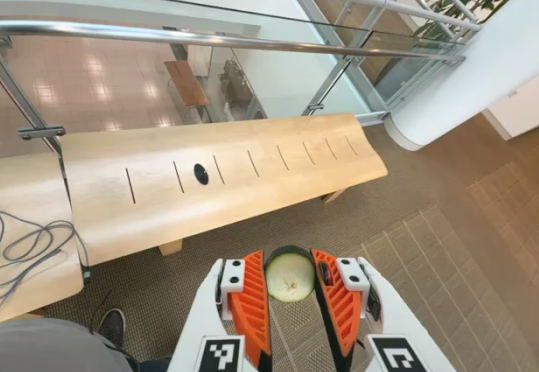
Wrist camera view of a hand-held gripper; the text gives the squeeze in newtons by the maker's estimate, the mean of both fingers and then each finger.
{"total": 9.4, "left": 9.5, "right": 9.3}